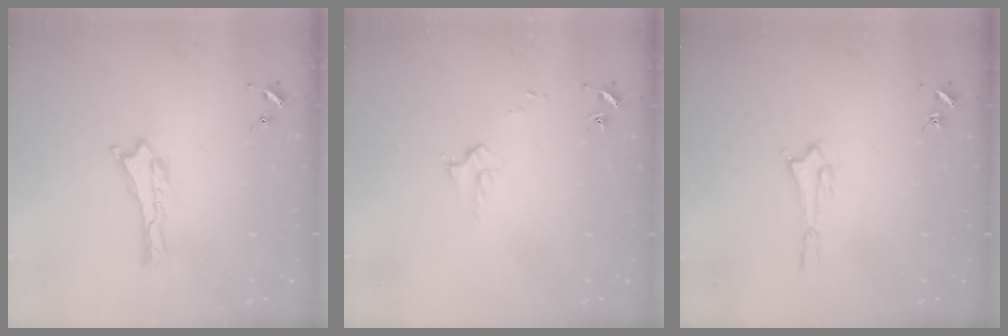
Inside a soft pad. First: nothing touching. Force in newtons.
{"total": 2.6, "press": 2.6, "slide": 0.3}
{"total": 1.6, "press": 1.6, "slide": 0.1}